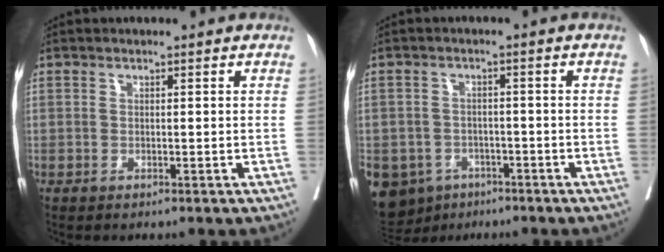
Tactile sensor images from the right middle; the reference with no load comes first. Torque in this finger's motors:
{"motor_torque": [1.24, -0.89, 1.05, 0.21]}